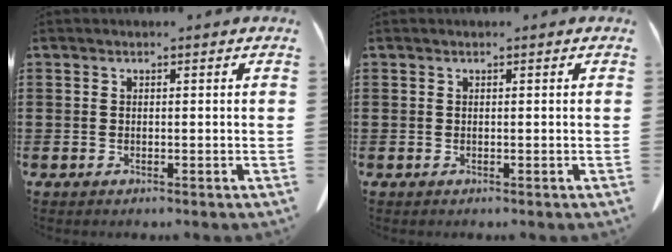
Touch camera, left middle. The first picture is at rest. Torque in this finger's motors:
{"motor_torque": [-0.02, 0.02, 0.00, 0.00]}